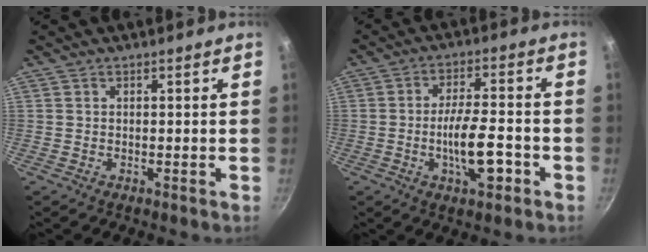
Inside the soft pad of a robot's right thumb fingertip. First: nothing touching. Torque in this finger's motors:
{"motor_torque": [2.90, 2.11, 1.85, -0.94, 0.75]}